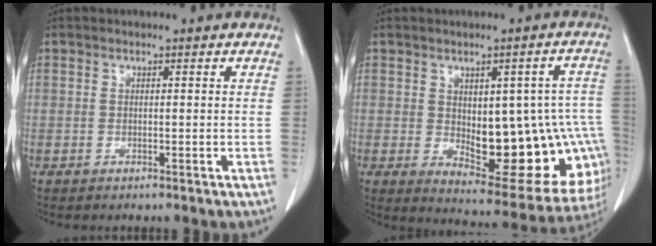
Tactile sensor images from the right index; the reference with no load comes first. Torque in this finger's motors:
{"motor_torque": [1.82, -0.14, 0.32, 0.06]}